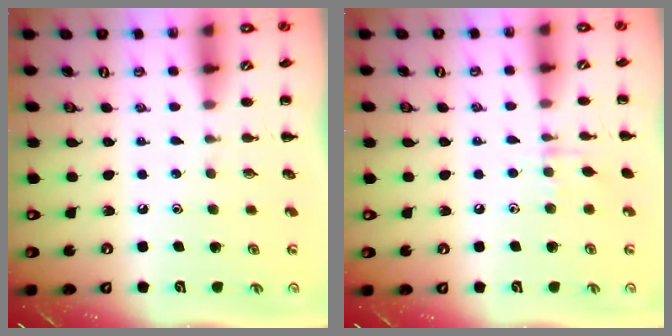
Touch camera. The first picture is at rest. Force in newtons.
{"total": 6.0, "press": 5.8, "slide": 1.8}